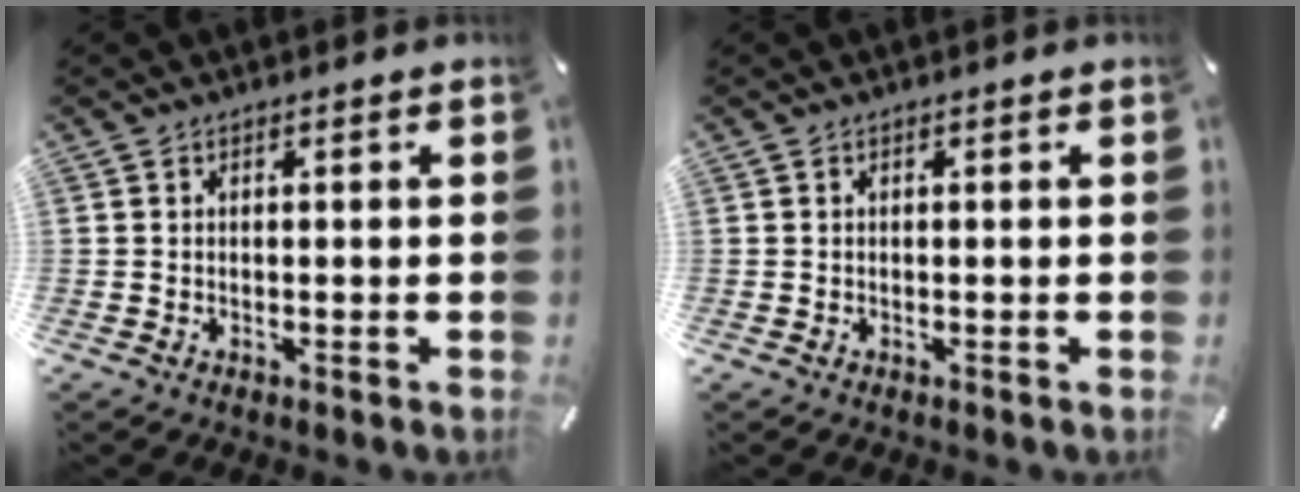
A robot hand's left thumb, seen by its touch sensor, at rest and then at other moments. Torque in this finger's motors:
{"motor_torque": [0.00, 0.00, 0.00, 0.00, 0.00]}